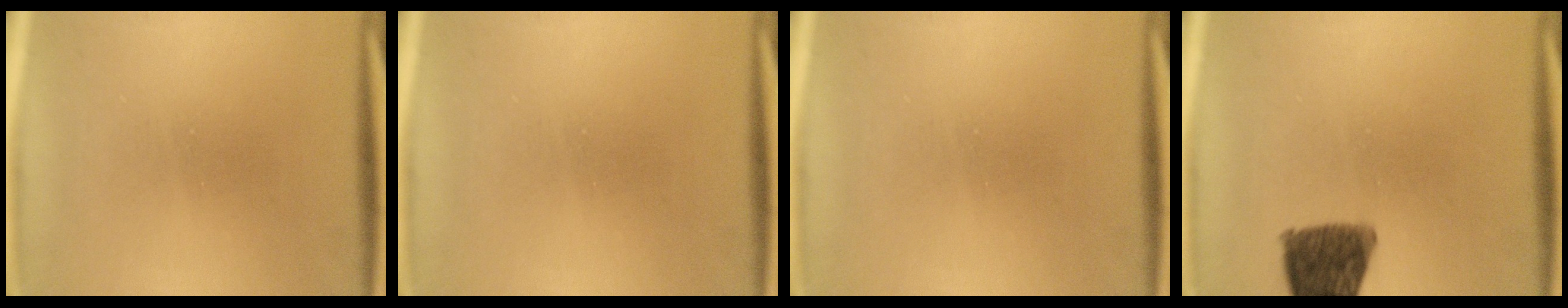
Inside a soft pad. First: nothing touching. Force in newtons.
{"total": 0.0}
{"total": 0.0}
{"total": 10.0}